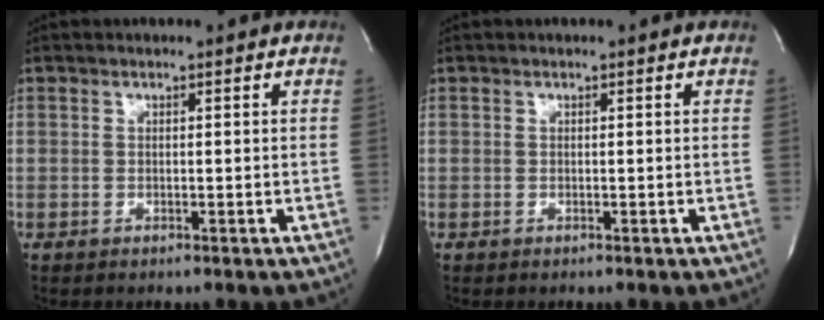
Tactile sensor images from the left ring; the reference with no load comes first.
{"total": 0.0}